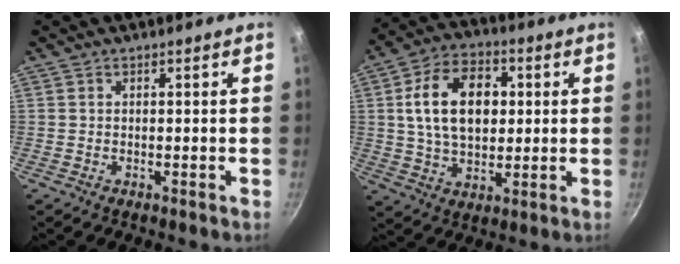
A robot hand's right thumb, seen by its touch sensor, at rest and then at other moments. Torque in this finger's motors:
{"motor_torque": [-1.01, 1.69, 1.22, 0.31, 0.35]}